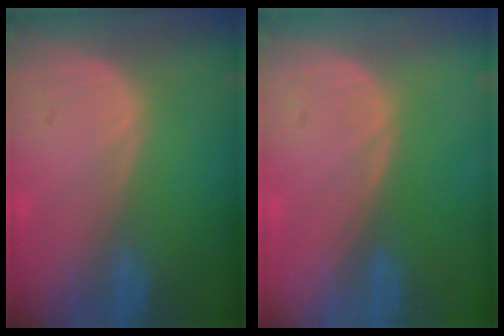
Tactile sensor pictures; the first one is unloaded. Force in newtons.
{"total": 0.0}